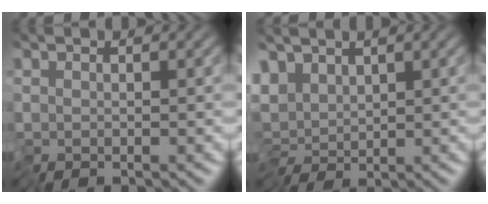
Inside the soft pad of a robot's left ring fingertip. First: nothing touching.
{"total": 3.7, "force": [0.6, 2.2, 2.8], "torque": [-0.046, 0.000, 0.010]}